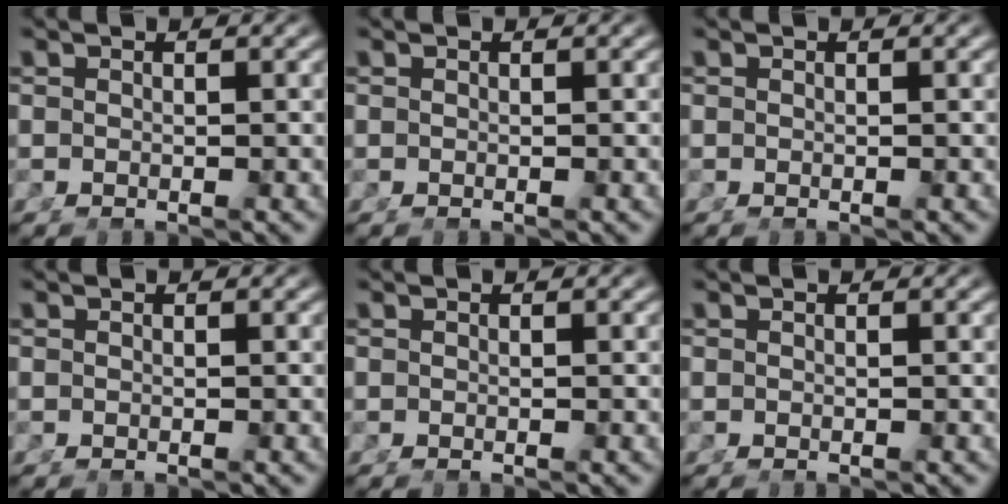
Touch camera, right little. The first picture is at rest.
{"total": 0.0}
{"total": 0.0}
{"total": 0.0}
{"total": 0.0}
{"total": 0.0}